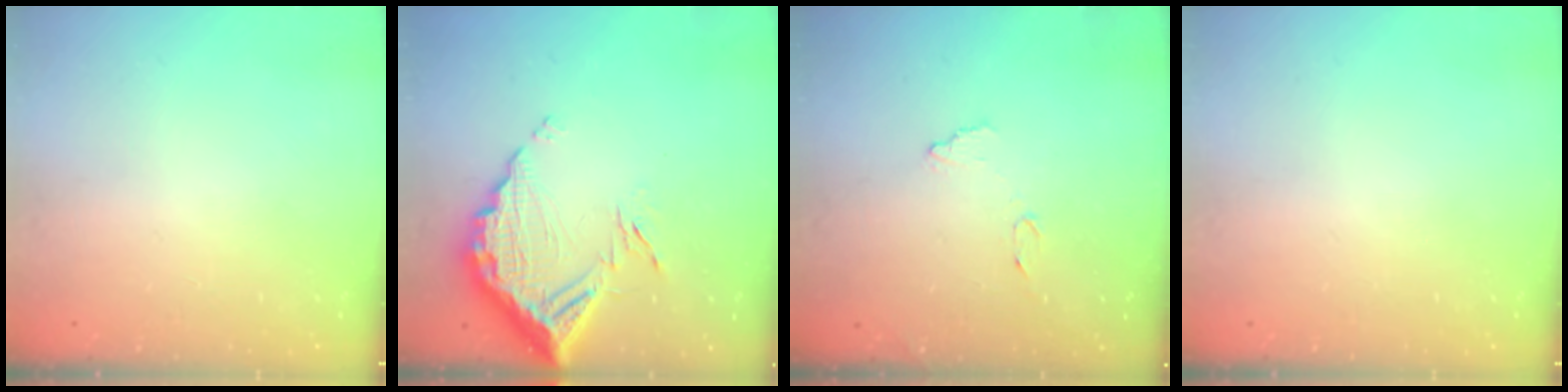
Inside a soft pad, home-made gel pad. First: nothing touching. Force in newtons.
{"total": 13.9, "press": 13.9, "slide": 1.2}
{"total": 8.3, "press": 8.3, "slide": 0.4}
{"total": 0.0}